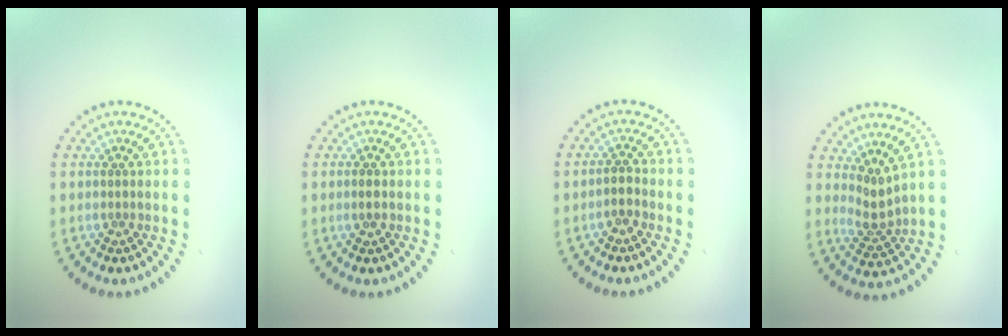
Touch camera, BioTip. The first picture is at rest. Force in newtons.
{"total": 0.8, "press": 0.8, "slide": 0.1}
{"total": 1.4, "press": 1.1, "slide": 0.8}
{"total": 2.2, "press": 1.4, "slide": 1.6}